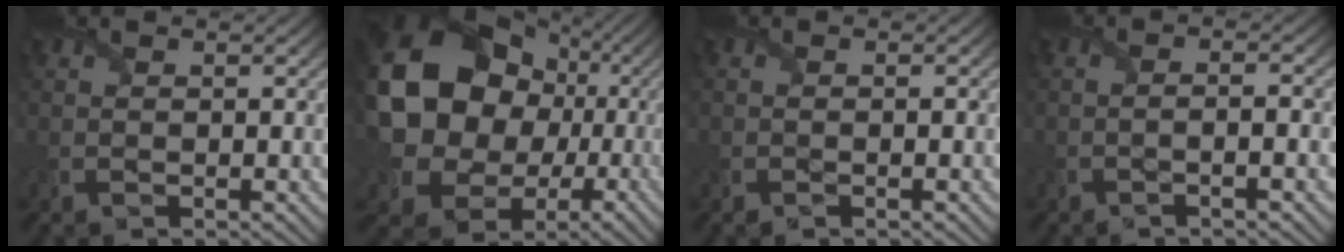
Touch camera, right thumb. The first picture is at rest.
{"total": 19.0, "force": [2.1, 16.3, 9.5], "torque": [-0.241, -0.001, 0.035]}
{"total": 1.0, "force": [-0.8, -0.1, 0.6], "torque": [-0.009, -0.005, -0.012]}
{"total": 2.4, "force": [-1.3, -0.3, 1.9], "torque": [-0.030, 0.007, -0.027]}